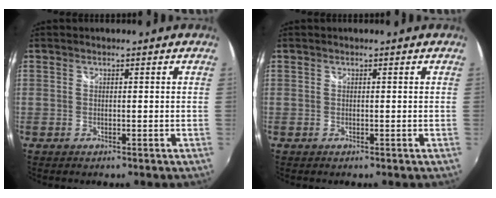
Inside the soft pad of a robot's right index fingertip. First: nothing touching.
{"total": 0.0}